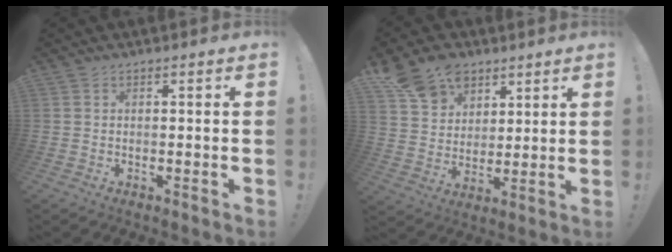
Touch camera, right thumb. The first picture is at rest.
{"total": 13.7, "force": [8.5, 9.7, 4.7], "torque": [-0.072, -0.052, 0.168]}